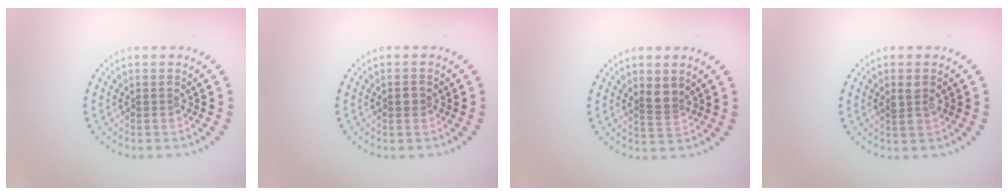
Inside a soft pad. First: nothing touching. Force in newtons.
{"total": 1.1, "press": 1.1, "slide": 0.1}
{"total": 1.5, "press": 1.2, "slide": 0.9}
{"total": 1.8, "press": 1.8, "slide": 0.3}